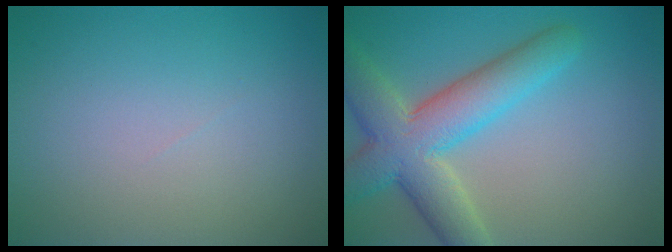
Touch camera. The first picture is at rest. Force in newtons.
{"total": 7.7, "press": 7.7, "slide": 0.3}